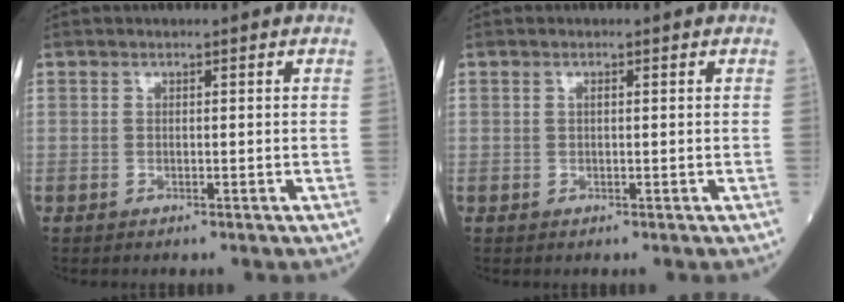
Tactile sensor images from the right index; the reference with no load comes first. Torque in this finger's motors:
{"motor_torque": [-0.05, 0.00, -0.04, -0.01]}